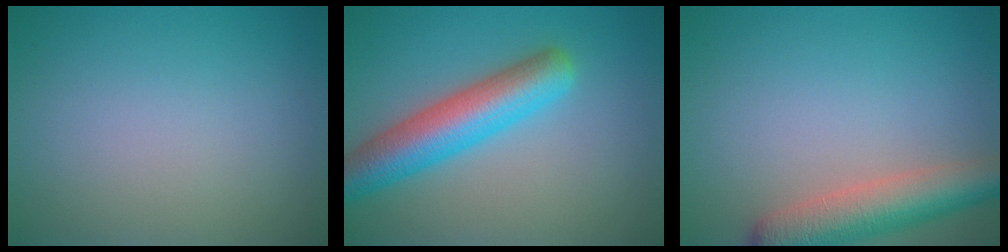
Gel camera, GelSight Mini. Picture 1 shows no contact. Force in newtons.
{"total": 6.6, "press": 6.6, "slide": 0.2}
{"total": 5.7, "press": 5.6, "slide": 0.3}